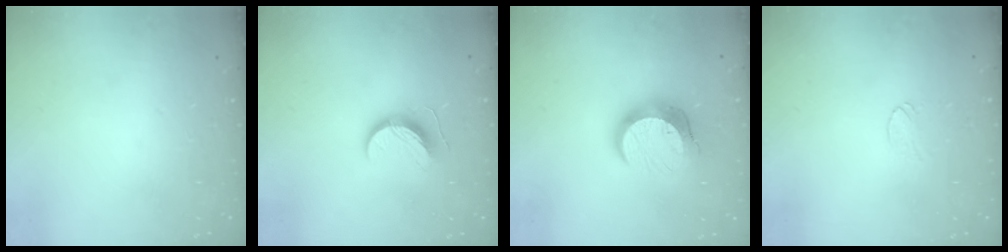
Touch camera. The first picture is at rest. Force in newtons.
{"total": 9.4, "press": 9.4, "slide": 0.6}
{"total": 13.5, "press": 13.5, "slide": 1.0}
{"total": 4.3, "press": 4.3, "slide": 0.3}